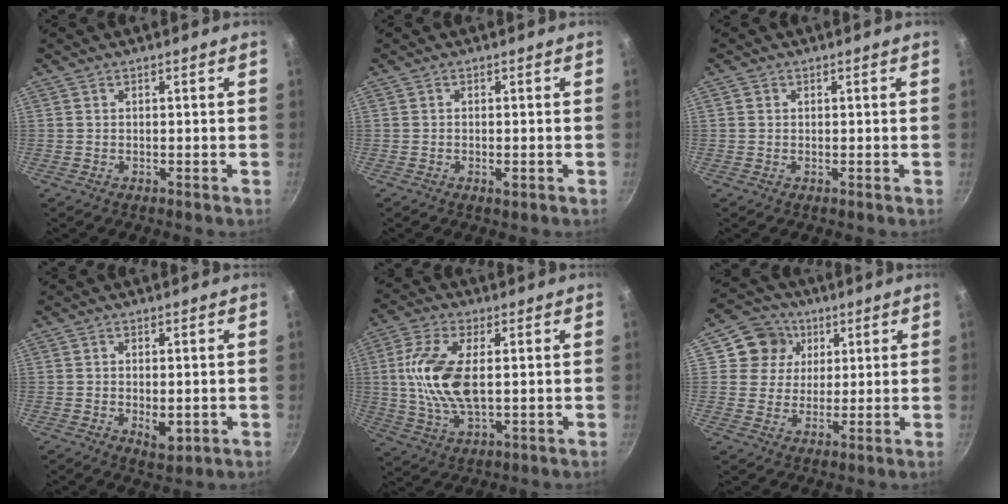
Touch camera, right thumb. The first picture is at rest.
{"total": 1.3, "force": [-0.5, 0.5, 1.1], "torque": [-0.022, 0.000, -0.008]}
{"total": 0.7, "force": [0.2, 0.7, 0.2], "torque": [-0.001, 0.003, 0.000]}
{"total": 4.4, "force": [-0.7, 2.3, 3.7], "torque": [-0.054, -0.008, -0.005]}
{"total": 13.1, "force": [1.4, 6.2, 11.5], "torque": [-0.229, 0.002, 0.024]}
{"total": 8.8, "force": [3.3, 7.9, 2.0], "torque": [0.008, 0.001, 0.047]}